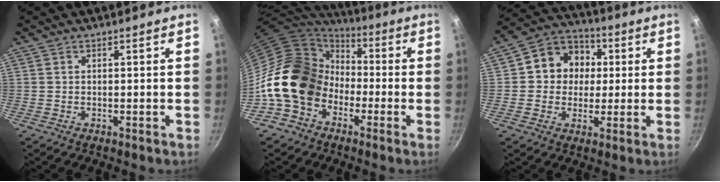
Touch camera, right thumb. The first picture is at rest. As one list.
[{"total": 17.8, "force": [-3.6, 14.1, 10.2], "torque": [-0.144, 0.053, -0.077]}, {"total": 11.2, "force": [1.5, 10.0, 4.9], "torque": [-0.042, 0.017, 0.005]}]